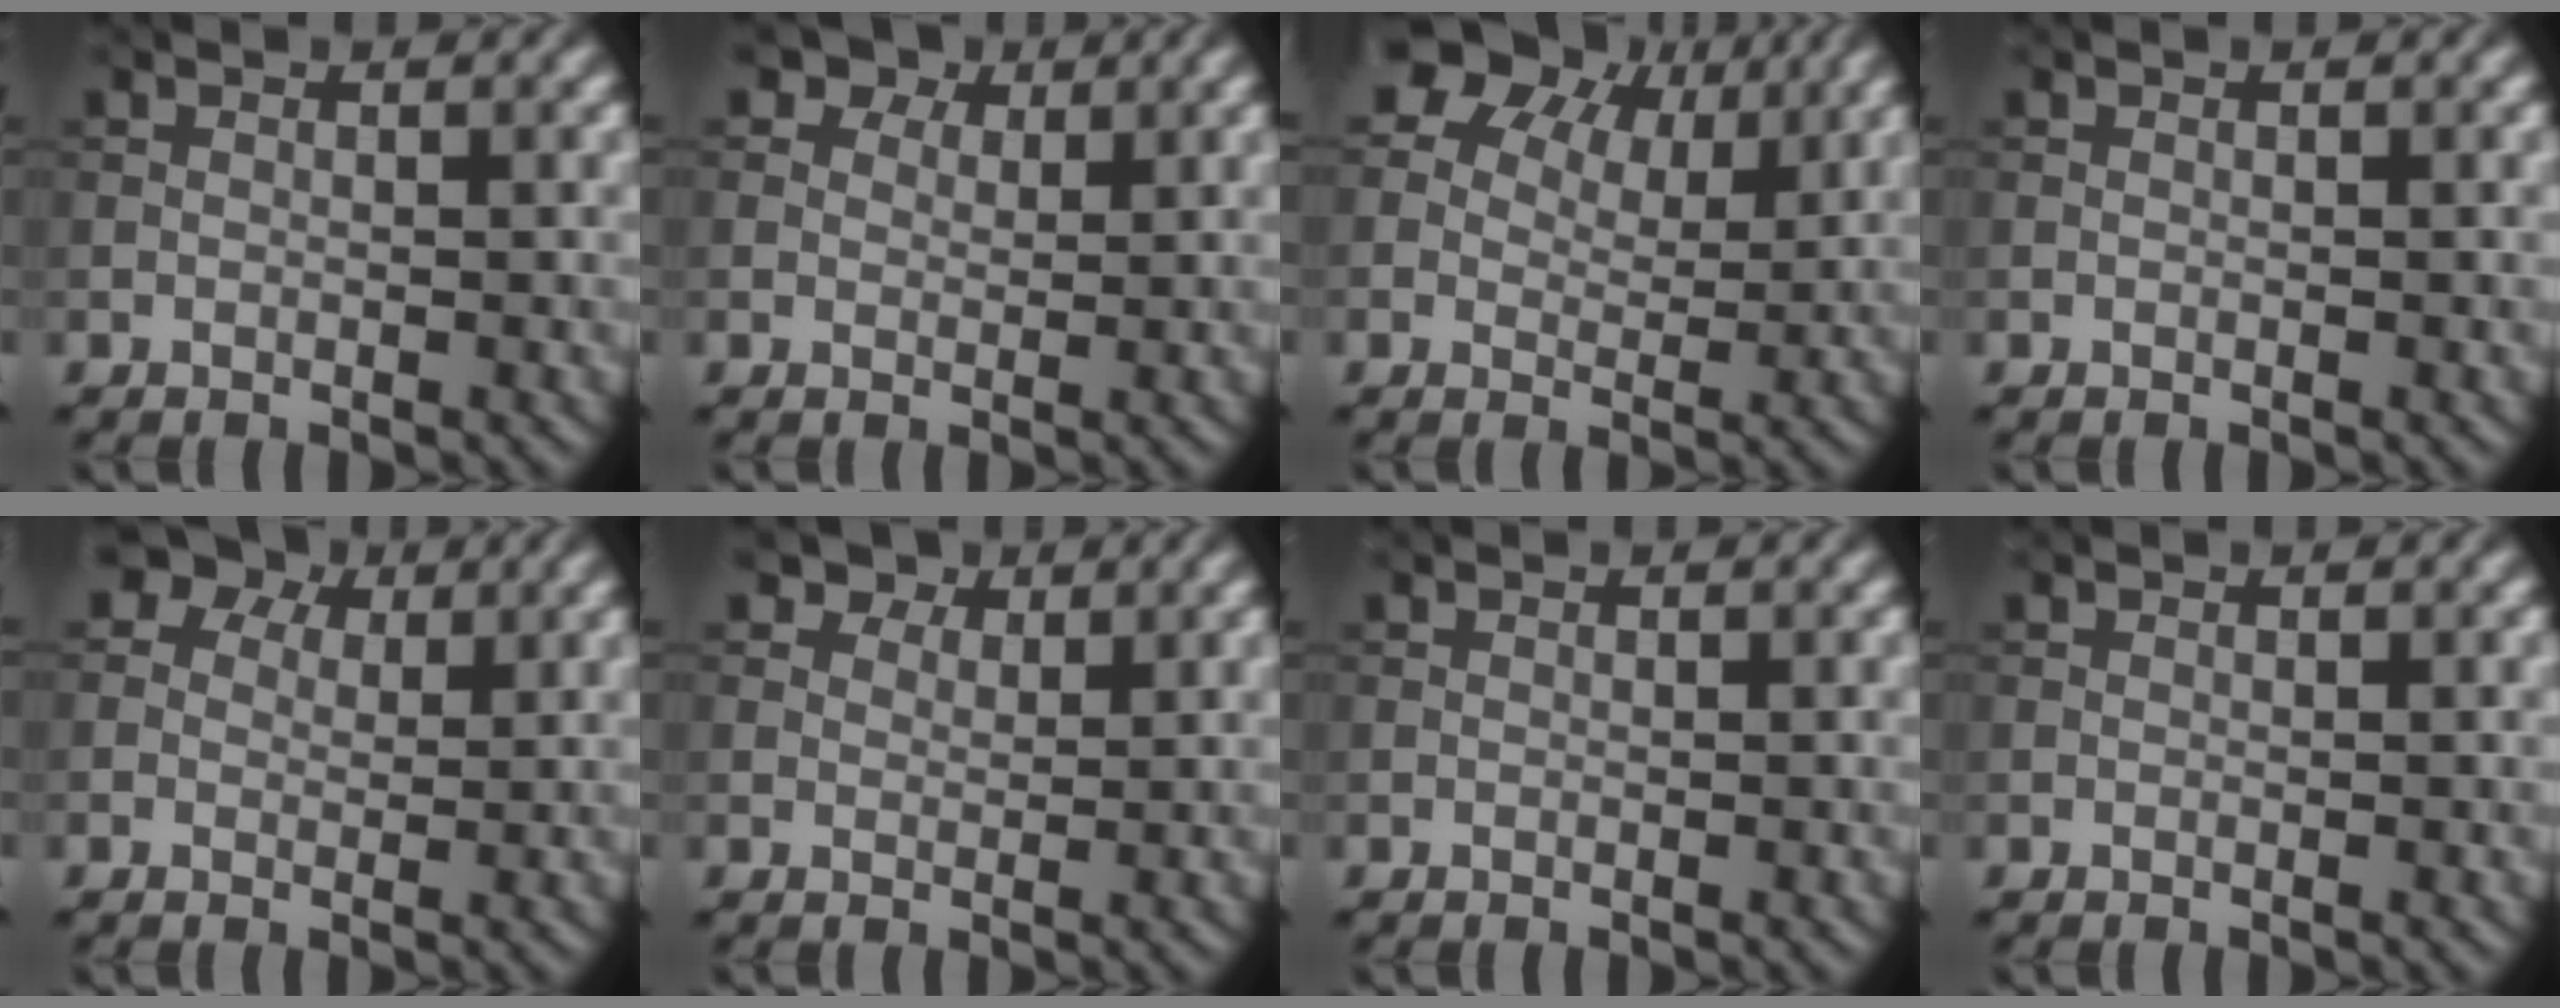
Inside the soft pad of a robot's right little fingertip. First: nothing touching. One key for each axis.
{"total": 4.1, "fx": 2.8, "fy": 2.5, "fz": 1.6, "tx": -0.039, "ty": -0.007, "tz": 0.037}
{"total": 10.4, "fx": 6.3, "fy": 6.2, "fz": 5.5, "tx": -0.105, "ty": 0.028, "tz": 0.084}
{"total": 0.0}
{"total": 5.6, "fx": 3.0, "fy": 4.1, "fz": 2.4, "tx": -0.040, "ty": 0.014, "tz": 0.019}
{"total": 3.6, "fx": 2.7, "fy": 2.0, "fz": 1.2, "tx": -0.032, "ty": -0.013, "tz": 0.045}
{"total": 0.0}
{"total": 0.0}